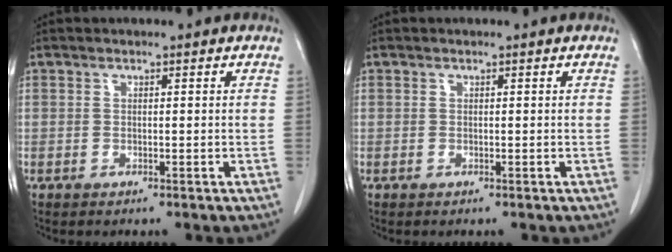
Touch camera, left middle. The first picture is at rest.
{"total": 0.0}